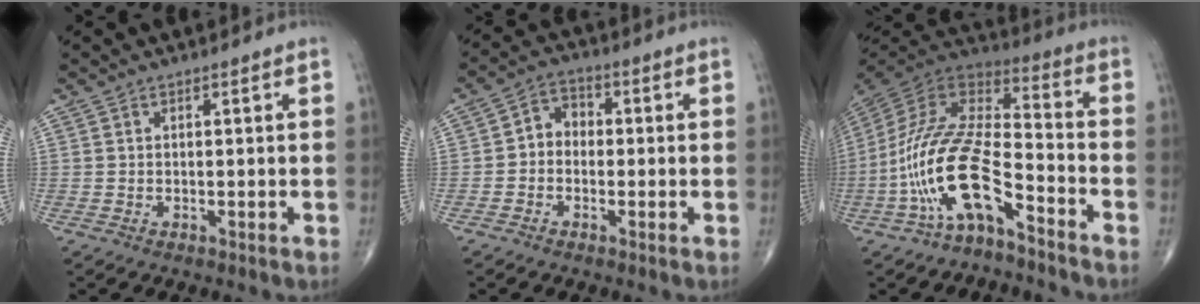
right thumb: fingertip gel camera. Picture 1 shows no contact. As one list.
[{"total": 4.9, "force": [-0.6, 4.0, 2.7], "torque": [-0.023, 0.021, -0.026]}, {"total": 17.7, "force": [-8.6, 6.7, 13.9], "torque": [-0.284, 0.078, -0.164]}]